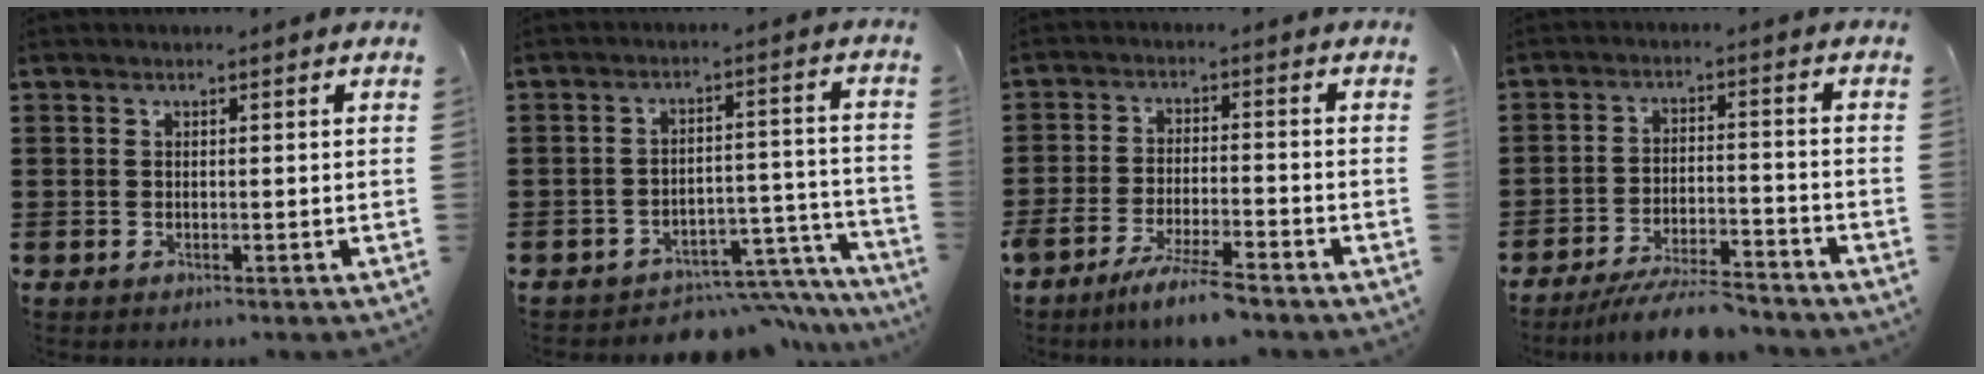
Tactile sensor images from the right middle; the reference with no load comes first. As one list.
[{"total": 6.5, "force": [-6.1, 1.5, 1.6], "torque": [-0.019, 0.020, -0.117]}, {"total": 6.1, "force": [-5.3, 0.1, 3.1], "torque": [-0.067, -0.013, -0.099]}, {"total": 7.1, "force": [-6.5, 0.7, 2.7], "torque": [-0.050, 0.001, -0.124]}]